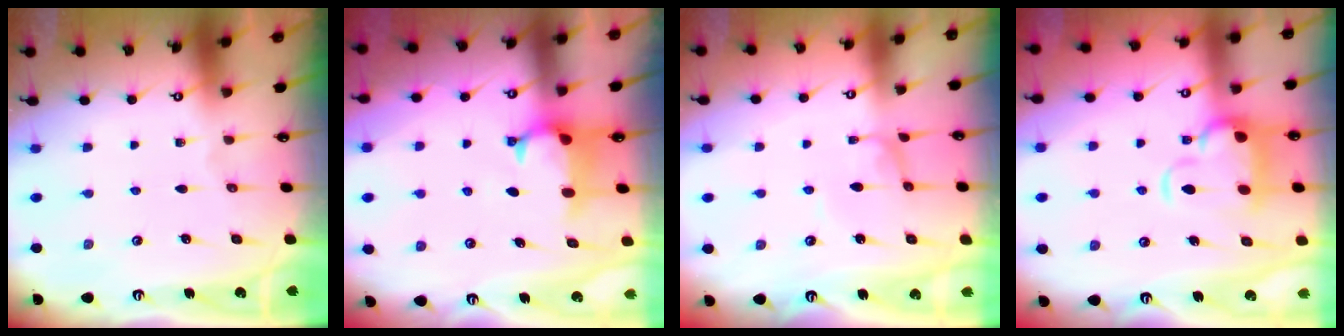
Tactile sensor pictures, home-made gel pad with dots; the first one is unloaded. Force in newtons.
{"total": 0.9, "press": 0.2, "slide": 0.9}
{"total": 0.6, "press": 0.5, "slide": 0.2}
{"total": 5.7, "press": 5.5, "slide": 1.5}